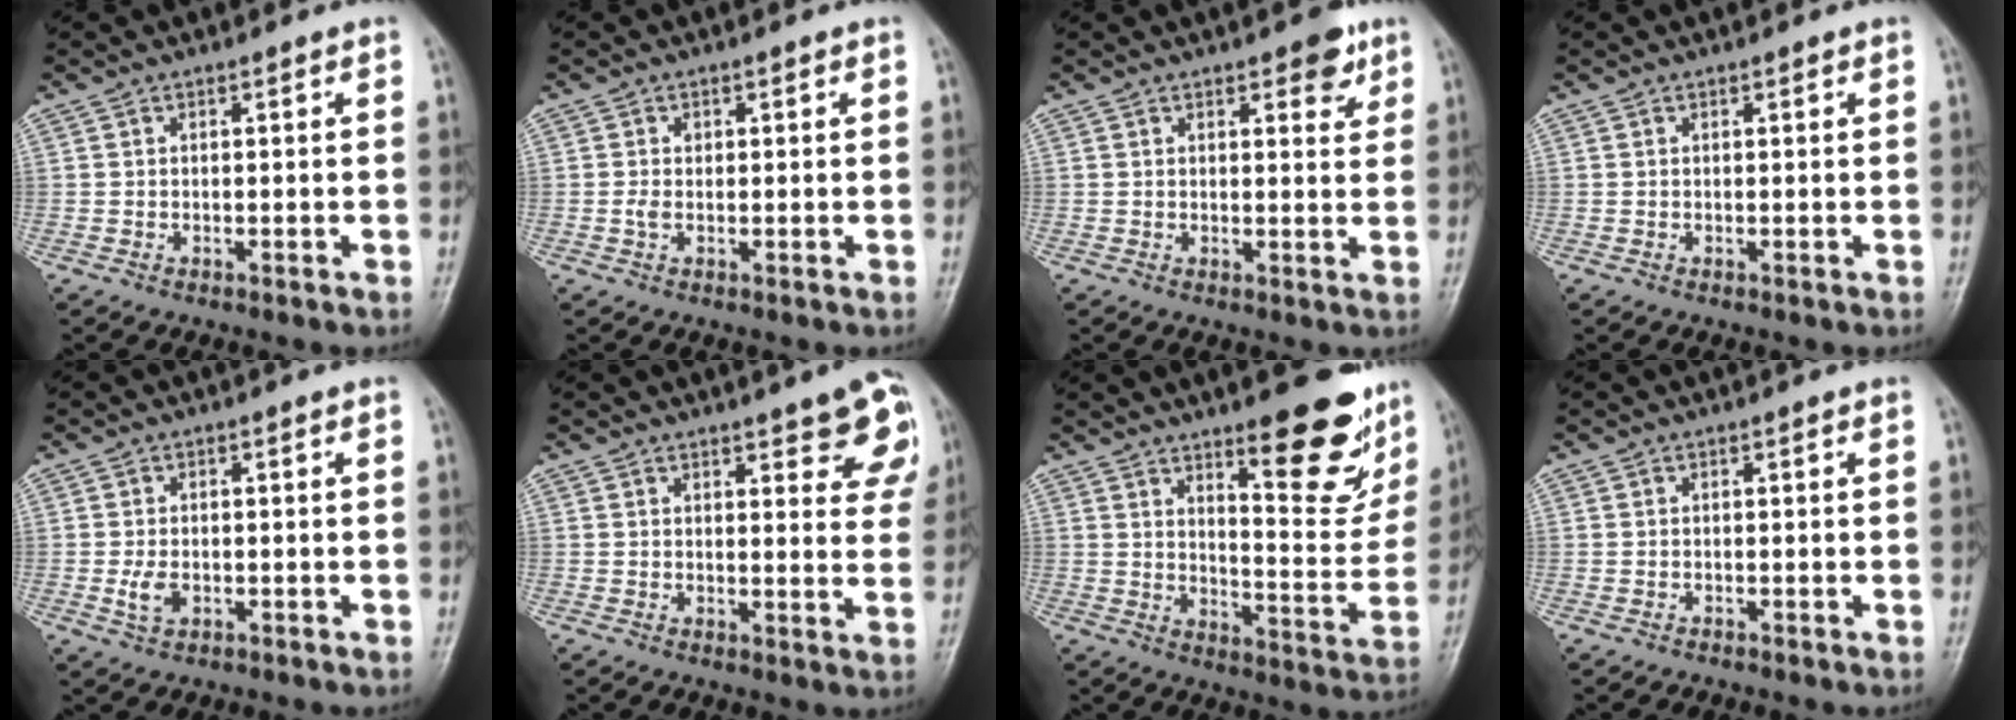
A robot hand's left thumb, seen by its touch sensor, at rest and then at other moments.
{"total": 1.5, "force": [0.0, 1.1, 1.1], "torque": [-0.022, 0.001, 0.000]}
{"total": 4.4, "force": [2.6, 2.0, 2.9], "torque": [-0.019, -0.011, 0.029]}
{"total": 0.0}
{"total": 3.1, "force": [-0.7, 1.9, 2.3], "torque": [-0.044, -0.001, -0.012]}
{"total": 10.3, "force": [5.5, 3.4, 8.0], "torque": [-0.062, -0.024, 0.065]}
{"total": 16.5, "force": [10.5, 4.9, 11.7], "torque": [-0.107, -0.075, 0.155]}
{"total": 0.0}